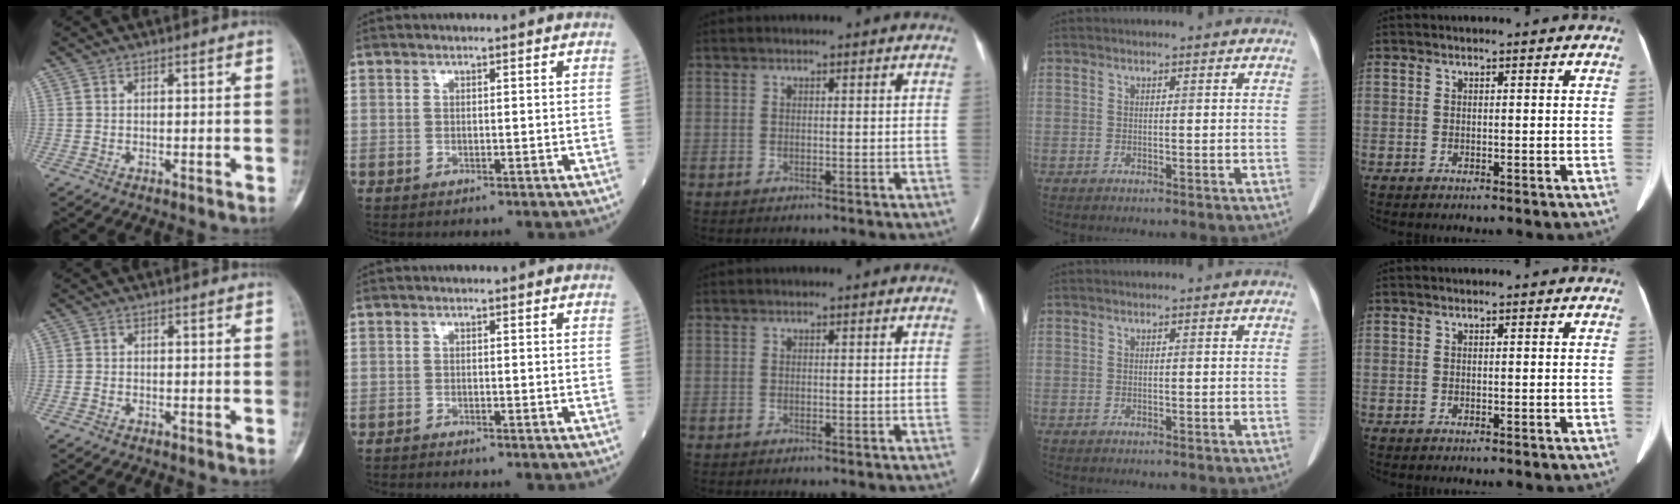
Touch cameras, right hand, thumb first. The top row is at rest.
{"thumb": {"total": 0.7, "force": [-0.5, 0.4, 0.4], "torque": [-0.010, 0.000, -0.012]}, "index": {"total": 1.2, "force": [-1.2, -0.2, 0.1], "torque": [0.000, 0.001, -0.021]}}